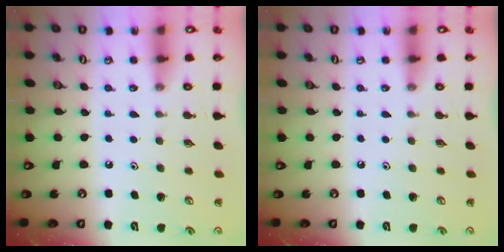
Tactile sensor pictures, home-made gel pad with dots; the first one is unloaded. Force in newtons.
{"total": 0.0}